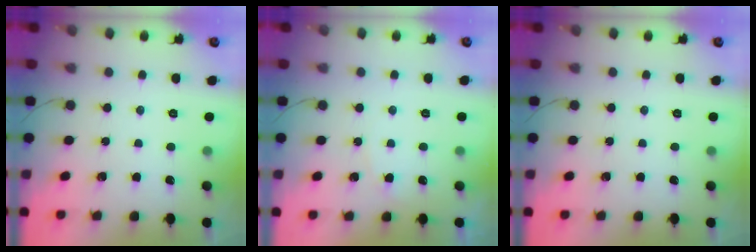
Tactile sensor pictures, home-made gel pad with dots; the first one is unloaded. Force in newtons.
{"total": 2.7, "press": 2.7, "slide": 0.2}
{"total": 0.0}